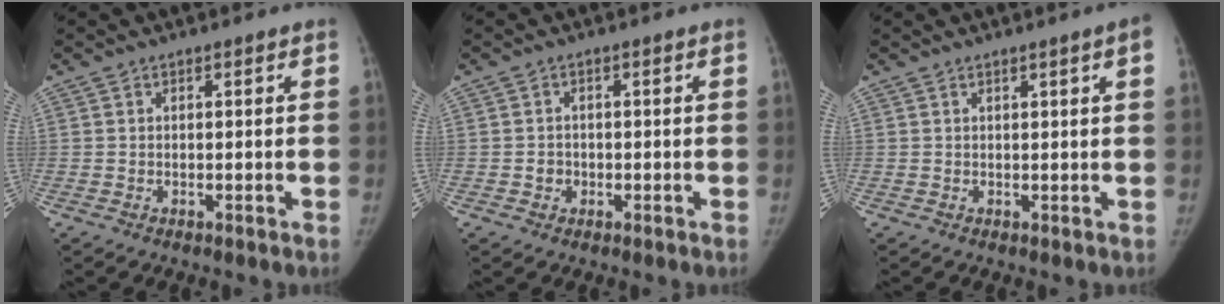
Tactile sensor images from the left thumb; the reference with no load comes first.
{"total": 2.1, "force": [-0.5, 1.9, 0.6], "torque": [0.003, 0.007, -0.007]}
{"total": 3.0, "force": [1.4, -0.3, 2.7], "torque": [-0.038, -0.002, 0.018]}